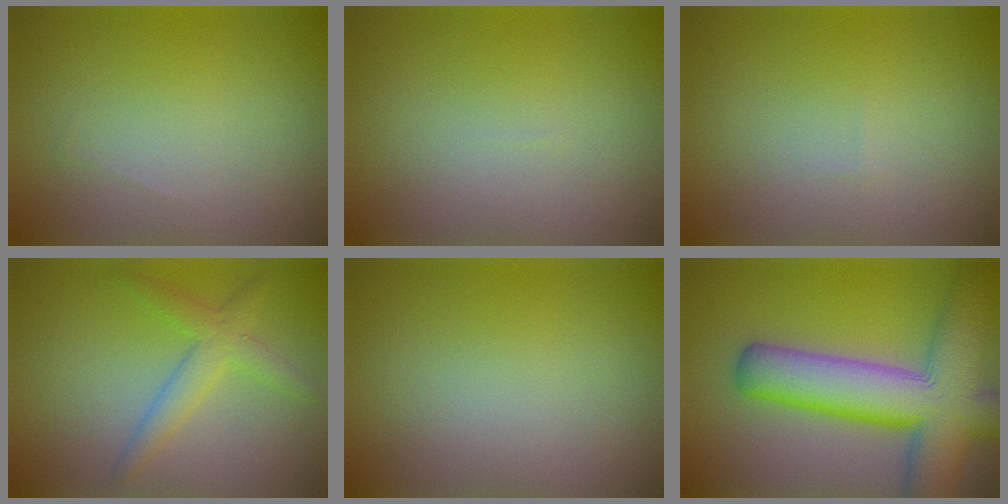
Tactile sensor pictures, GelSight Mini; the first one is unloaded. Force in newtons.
{"total": 0.0}
{"total": 0.0}
{"total": 2.1, "press": 2.1, "slide": 0.1}
{"total": 0.0}
{"total": 11.5, "press": 11.5, "slide": 0.5}